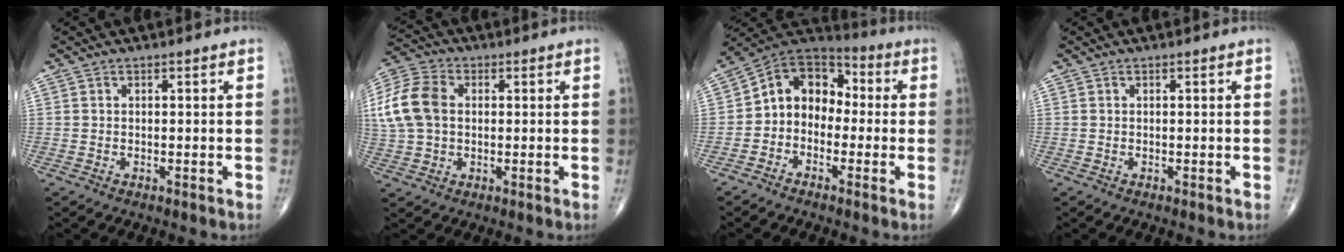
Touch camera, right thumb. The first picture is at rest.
{"total": 11.7, "force": [1.4, 8.3, 8.1], "torque": [-0.172, 0.019, 0.023]}
{"total": 10.9, "force": [-1.2, 8.6, 6.6], "torque": [-0.073, 0.053, -0.041]}
{"total": 0.0}